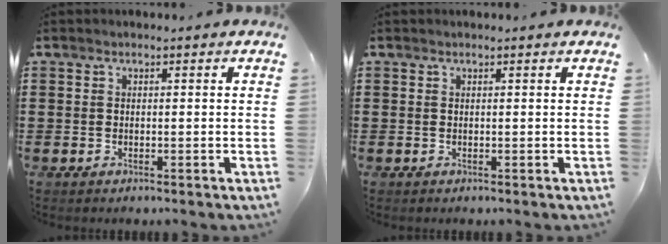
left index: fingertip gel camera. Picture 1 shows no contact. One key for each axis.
{"total": 0.0}